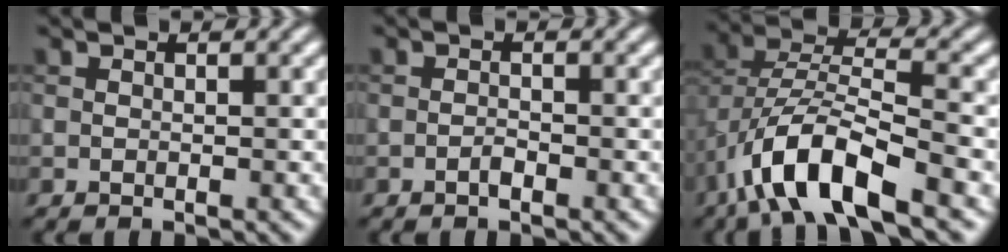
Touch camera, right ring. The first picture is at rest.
{"total": 0.8, "force": [-0.5, 0.2, 0.6], "torque": [-0.012, 0.001, -0.011]}
{"total": 9.0, "force": [-4.9, 3.0, 6.9], "torque": [-0.127, 0.006, -0.095]}